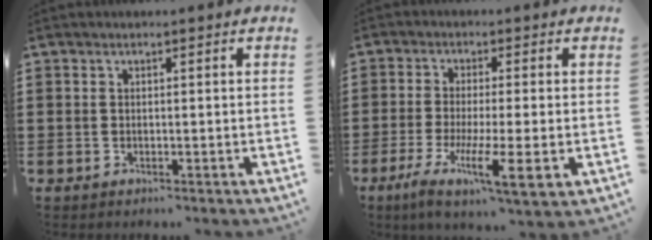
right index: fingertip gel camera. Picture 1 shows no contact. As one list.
[{"total": 7.8, "force": [-2.9, 1.1, 7.1], "torque": [-0.133, -0.012, -0.049]}]